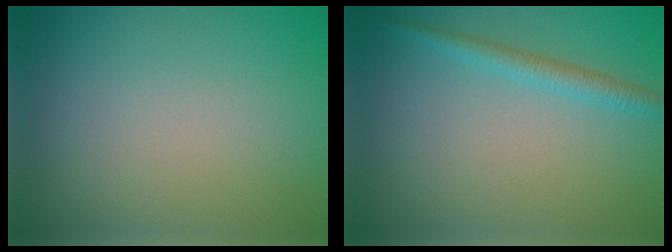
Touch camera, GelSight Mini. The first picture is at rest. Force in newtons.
{"total": 2.1, "press": 2.1, "slide": 0.1}